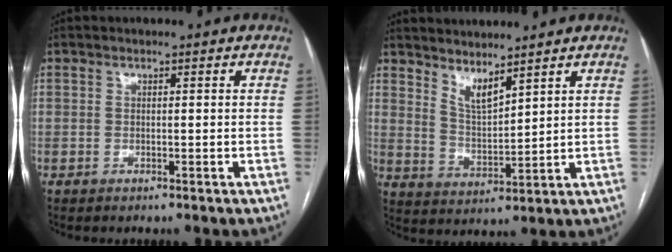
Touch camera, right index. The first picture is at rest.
{"total": 5.0, "force": [4.2, 0.7, 2.6], "torque": [-0.056, -0.014, 0.091]}